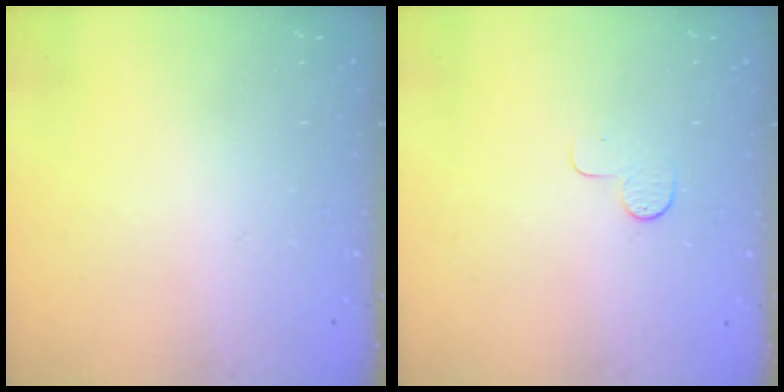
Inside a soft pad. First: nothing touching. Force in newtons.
{"total": 4.6, "press": 4.6, "slide": 0.3}